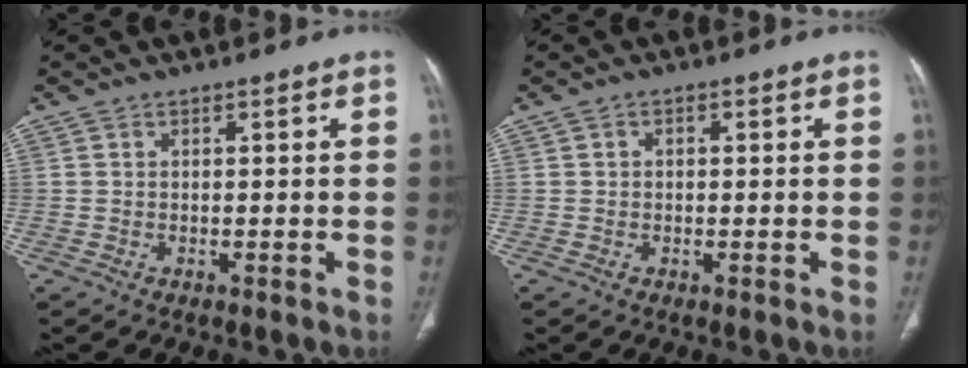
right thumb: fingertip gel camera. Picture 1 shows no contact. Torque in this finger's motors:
{"motor_torque": [0.09, -0.32, -0.29, -0.08, 0.07]}